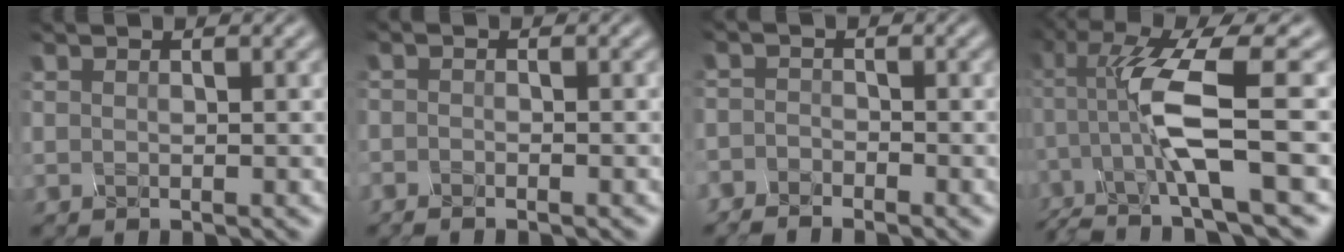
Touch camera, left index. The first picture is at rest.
{"total": 1.8, "force": [-1.8, -0.2, -0.2], "torque": [0.002, -0.006, -0.011]}
{"total": 2.8, "force": [-2.6, -0.4, -1.0], "torque": [0.004, 0.000, -0.032]}
{"total": 8.8, "force": [-3.1, 0.9, 8.2], "torque": [-0.173, 0.006, -0.037]}